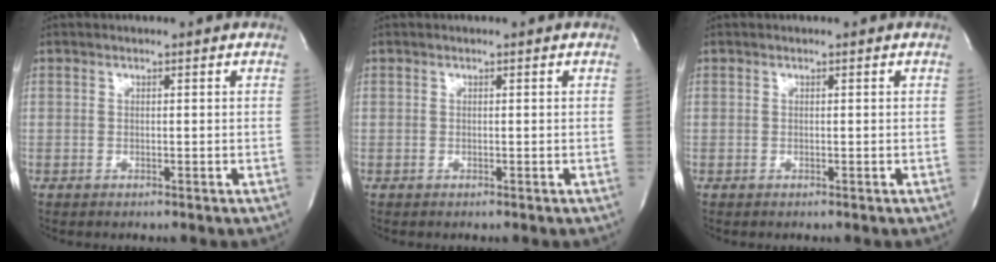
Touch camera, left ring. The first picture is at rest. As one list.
[{"total": 0.0}, {"total": 0.0}]